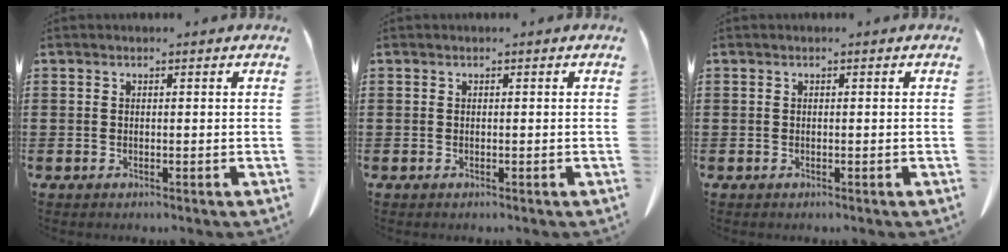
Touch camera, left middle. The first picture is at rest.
{"total": 0.0}
{"total": 0.0}